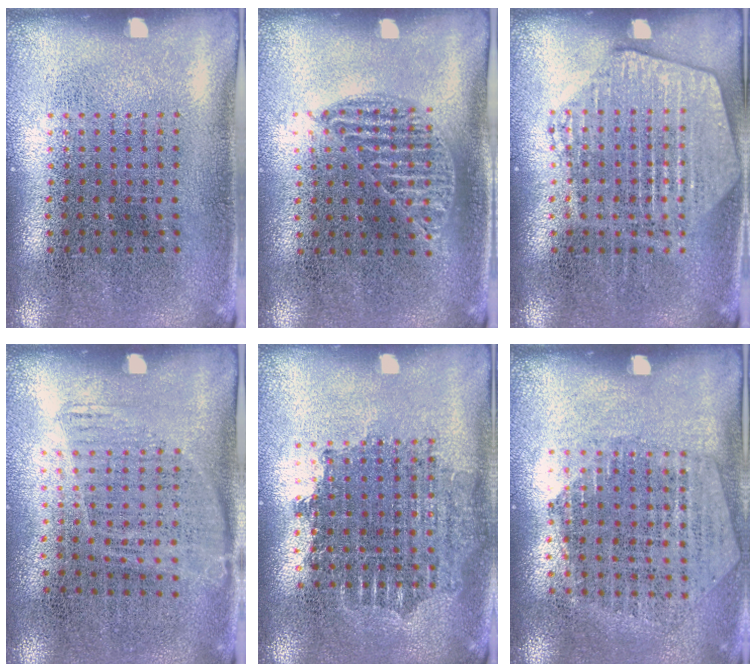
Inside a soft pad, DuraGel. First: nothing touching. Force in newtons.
{"total": 0.8, "press": 0.8, "slide": 0.4}
{"total": 2.8, "press": 2.7, "slide": 0.4}
{"total": 1.1, "press": 0.9, "slide": 0.7}
{"total": 1.7, "press": 1.4, "slide": 1.0}
{"total": 1.3, "press": 1.2, "slide": 0.5}